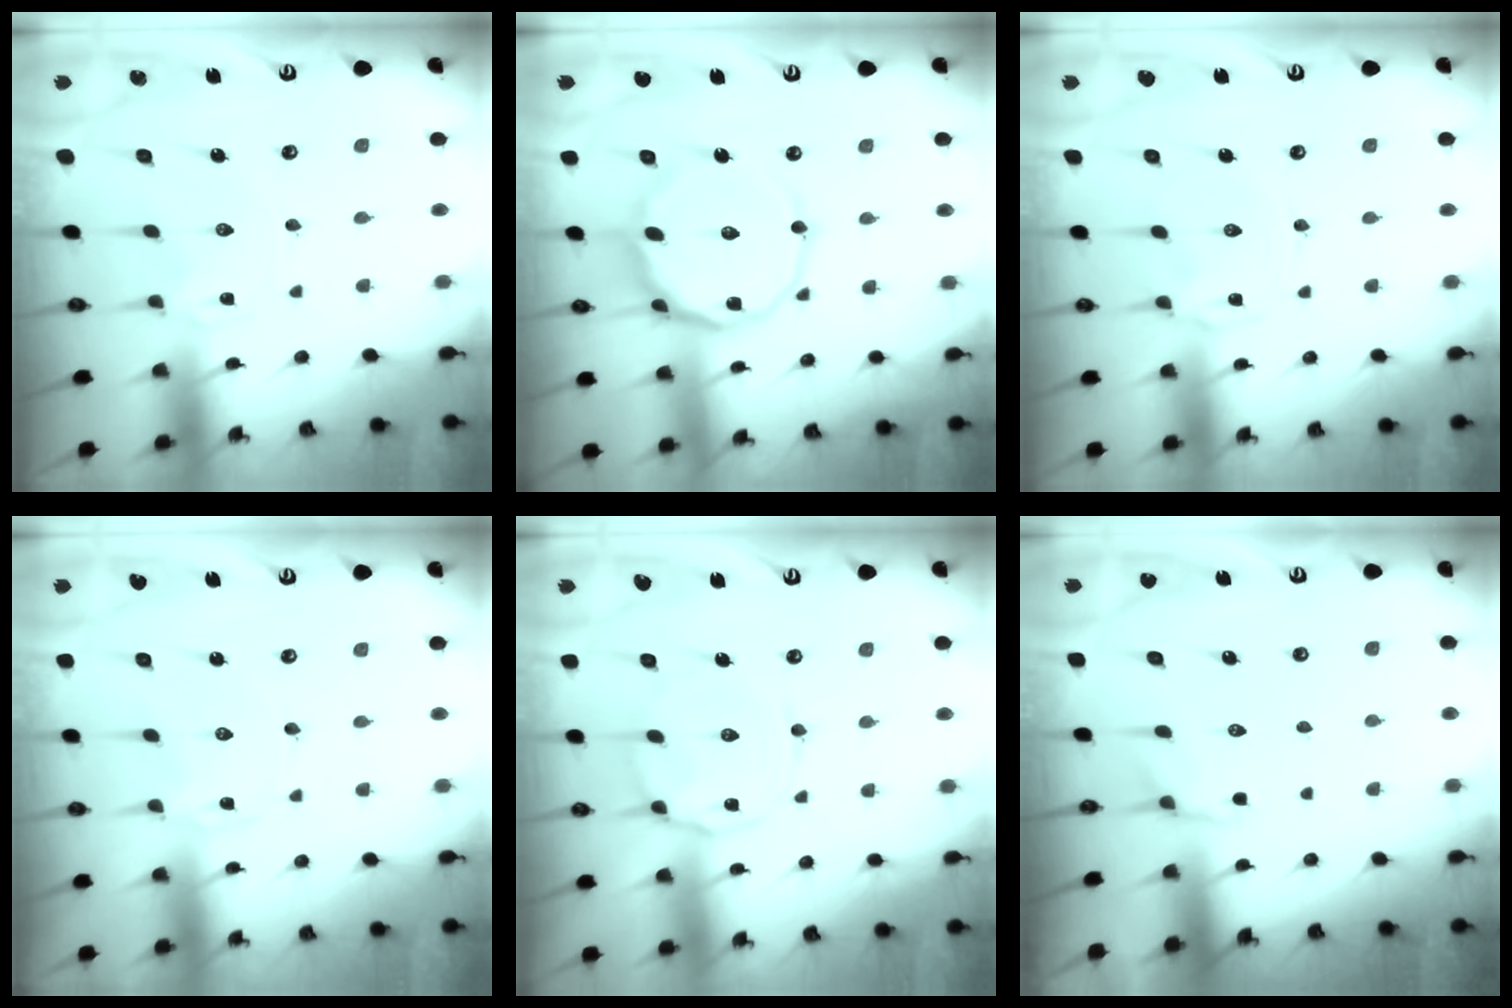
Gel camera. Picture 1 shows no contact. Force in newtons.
{"total": 16.7, "press": 16.7, "slide": 1.2}
{"total": 1.4, "press": 1.3, "slide": 0.5}
{"total": 0.6, "press": 0.6, "slide": 0.1}
{"total": 7.2, "press": 7.2, "slide": 0.6}
{"total": 2.7, "press": 2.1, "slide": 1.7}